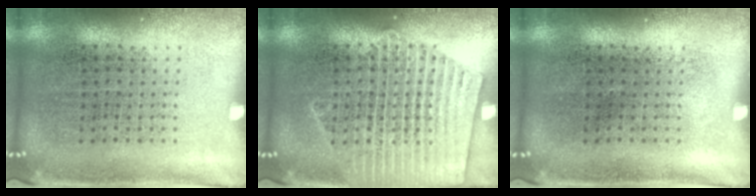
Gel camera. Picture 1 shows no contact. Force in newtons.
{"total": 3.1, "press": 3.1, "slide": 0.4}
{"total": 0.0}